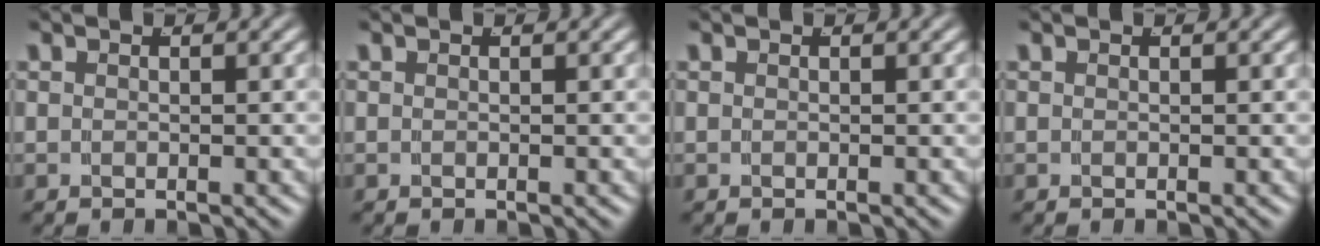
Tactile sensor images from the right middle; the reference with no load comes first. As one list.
[{"total": 0.0}, {"total": 0.0}, {"total": 0.0}]